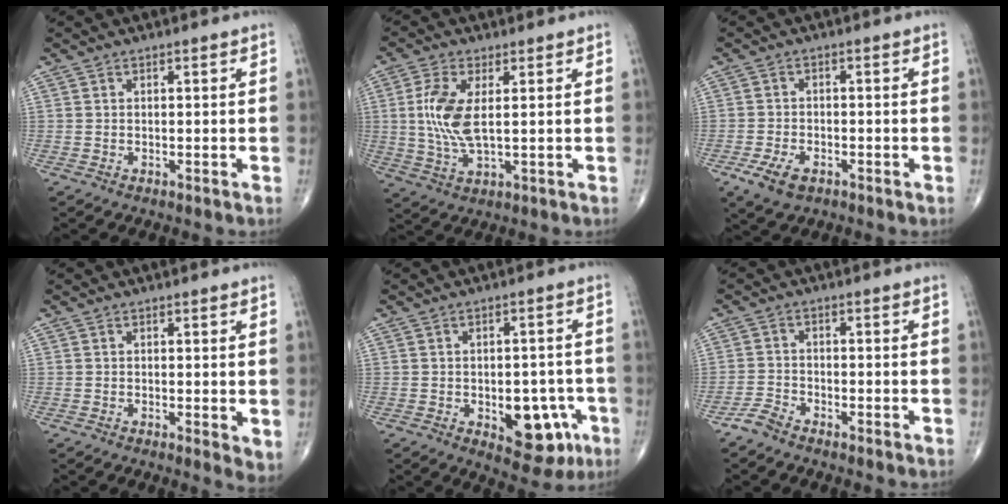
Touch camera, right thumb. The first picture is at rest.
{"total": 9.0, "force": [1.2, 3.6, 8.2], "torque": [-0.189, -0.008, 0.028]}
{"total": 5.3, "force": [-2.8, 3.0, 3.4], "torque": [-0.072, 0.005, -0.049]}
{"total": 2.9, "force": [0.1, 1.0, 2.7], "torque": [-0.038, -0.011, 0.000]}
{"total": 10.8, "force": [-3.8, 6.1, 8.0], "torque": [-0.065, 0.020, -0.038]}
{"total": 2.7, "force": [-2.5, 0.7, 0.7], "torque": [-0.022, 0.005, -0.055]}